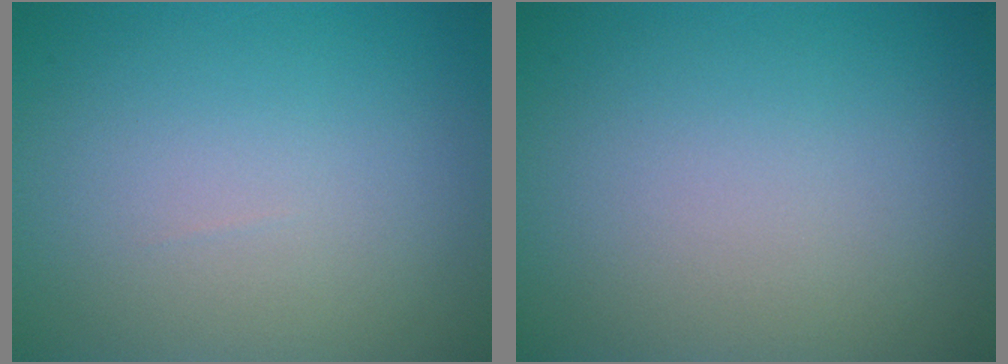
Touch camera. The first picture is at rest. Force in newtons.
{"total": 0.0}